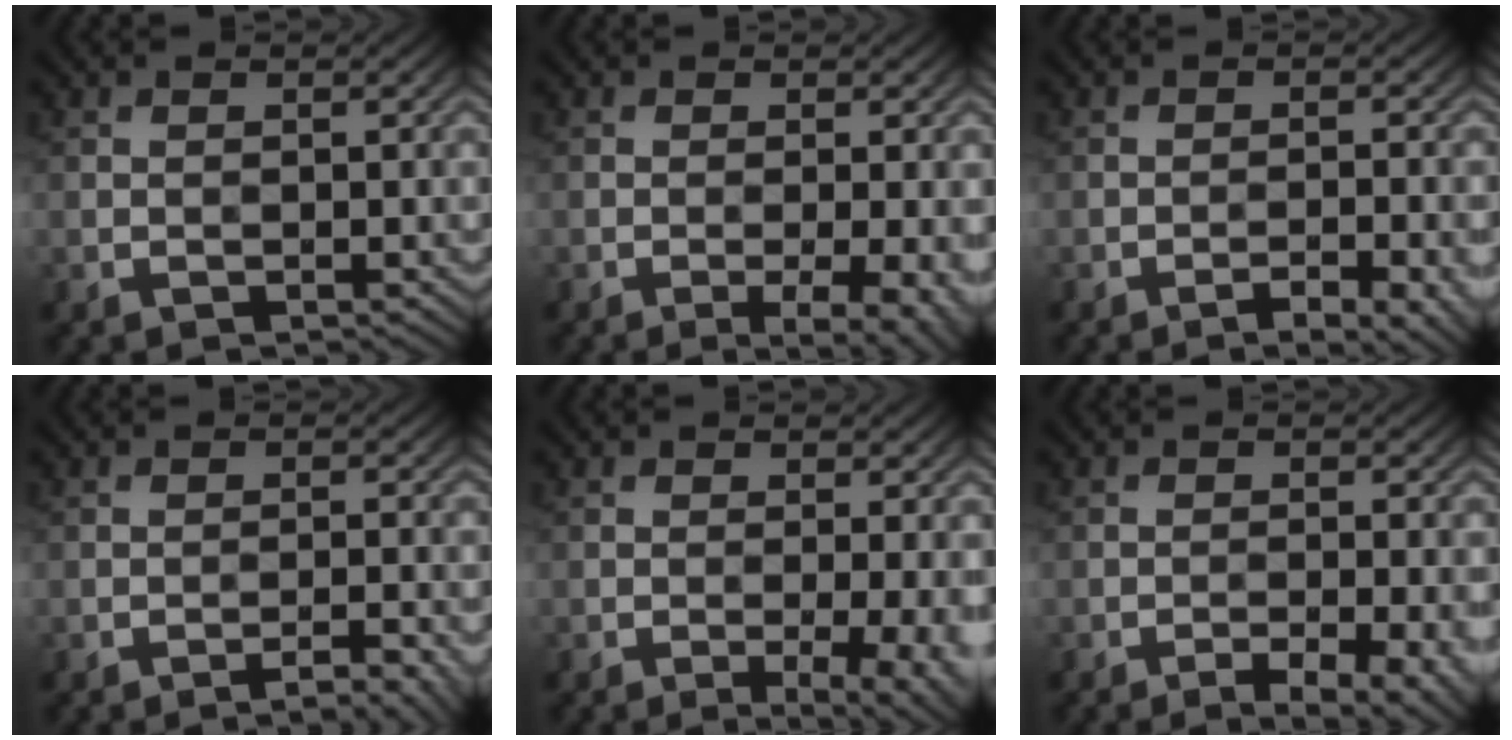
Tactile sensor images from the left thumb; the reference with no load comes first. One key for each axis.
{"total": 4.1, "fx": -1.3, "fy": 0.8, "fz": 3.8, "tx": -0.063, "ty": -0.001, "tz": -0.017}
{"total": 6.2, "fx": -3.8, "fy": 1.4, "fz": 4.7, "tx": -0.074, "ty": 0.008, "tz": -0.046}
{"total": 3.9, "fx": -2.5, "fy": 0.6, "fz": 3.0, "tx": -0.042, "ty": 0.014, "tz": -0.039}
{"total": 4.6, "fx": -1.2, "fy": 1.1, "fz": 4.3, "tx": -0.062, "ty": -0.005, "tz": -0.013}
{"total": 5.4, "fx": -3.3, "fy": 1.2, "fz": 4.1, "tx": -0.067, "ty": 0.001, "tz": -0.044}